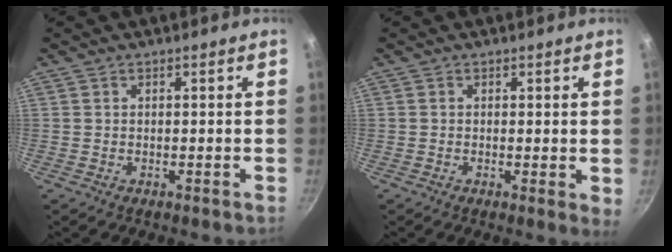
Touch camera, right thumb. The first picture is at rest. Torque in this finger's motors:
{"motor_torque": [0.12, 0.47, -0.05, -0.05, 0.06]}